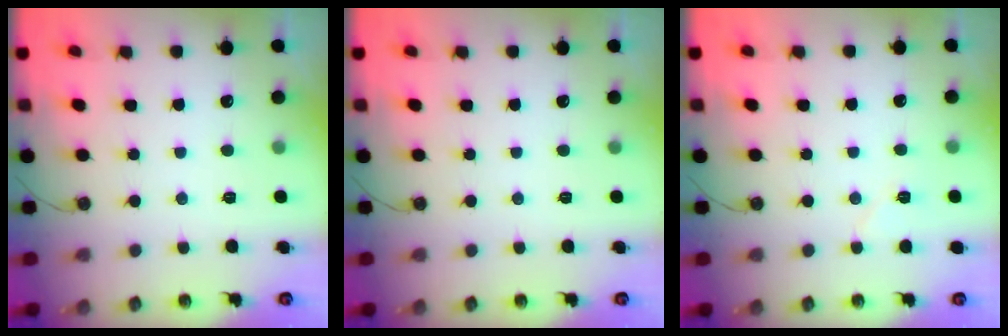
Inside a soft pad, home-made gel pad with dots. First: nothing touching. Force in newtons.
{"total": 0.0}
{"total": 4.9, "press": 4.6, "slide": 1.7}